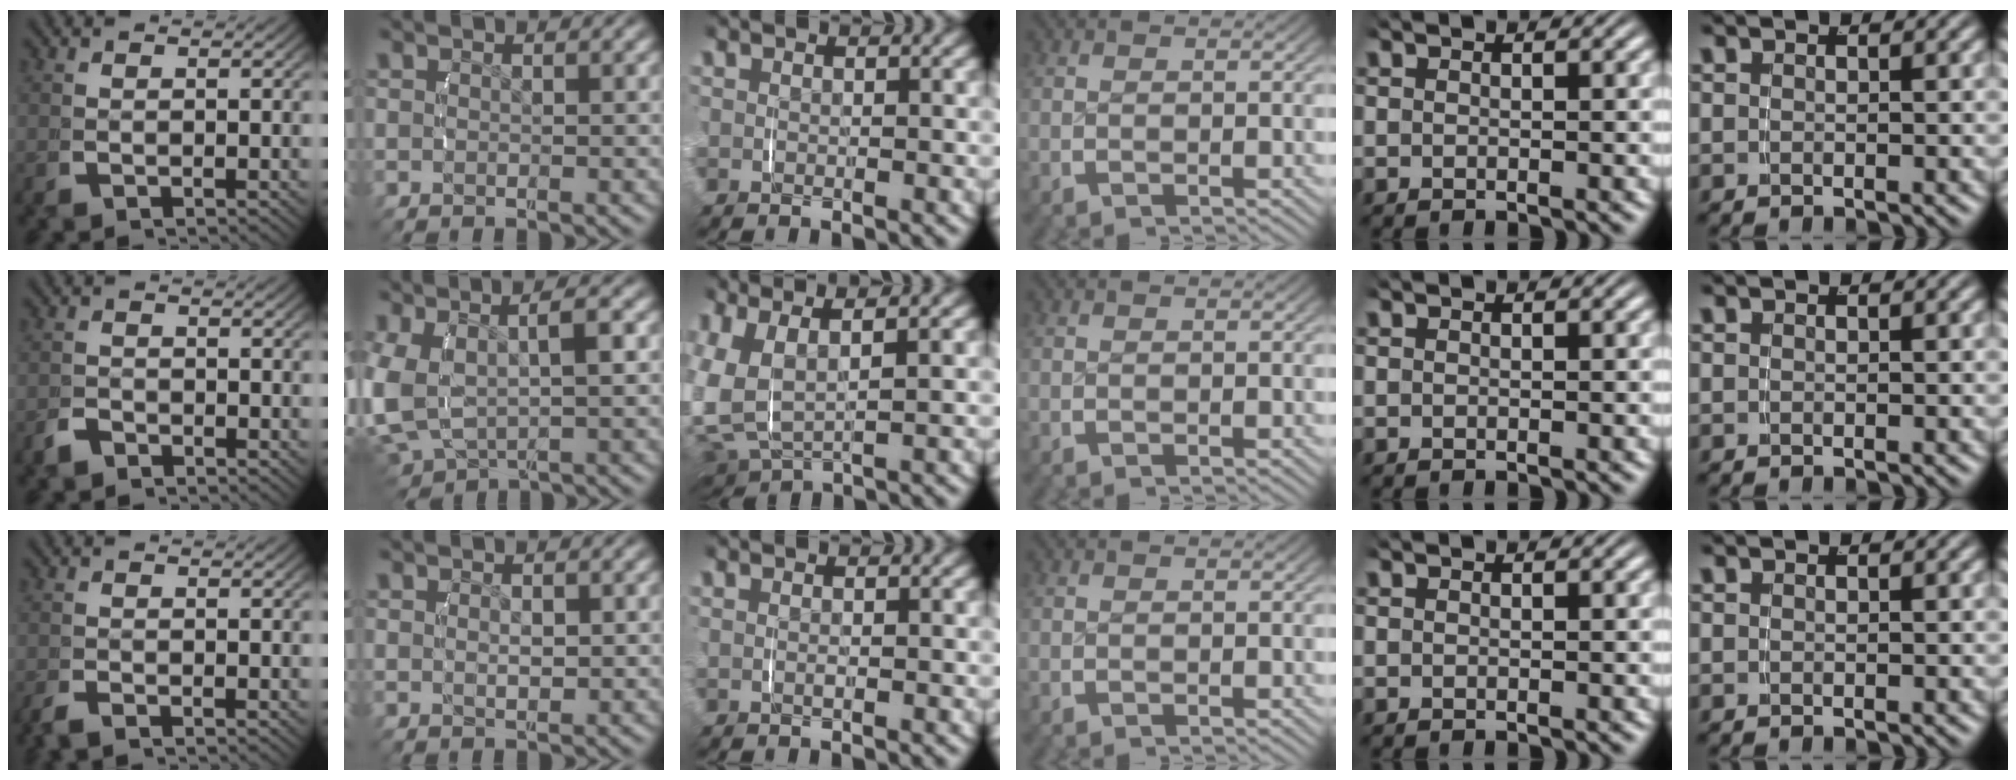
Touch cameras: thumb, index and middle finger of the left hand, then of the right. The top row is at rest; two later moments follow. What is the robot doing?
{"motion": "lift_and_place", "object": "toothpaste"}